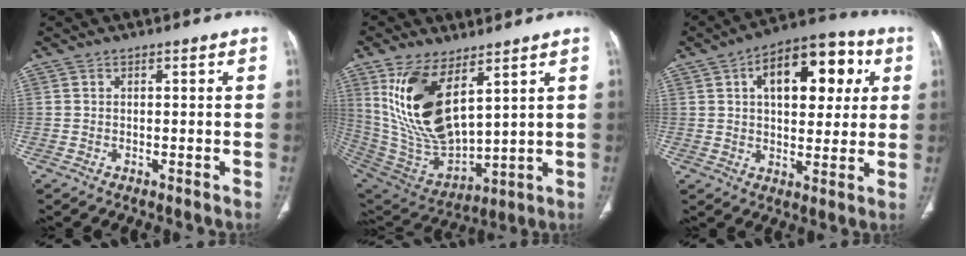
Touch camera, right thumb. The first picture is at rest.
{"total": 18.8, "force": [7.9, 8.7, 14.6], "torque": [-0.270, -0.038, 0.177]}
{"total": 17.5, "force": [5.3, 9.5, 13.8], "torque": [-0.152, 0.013, 0.074]}